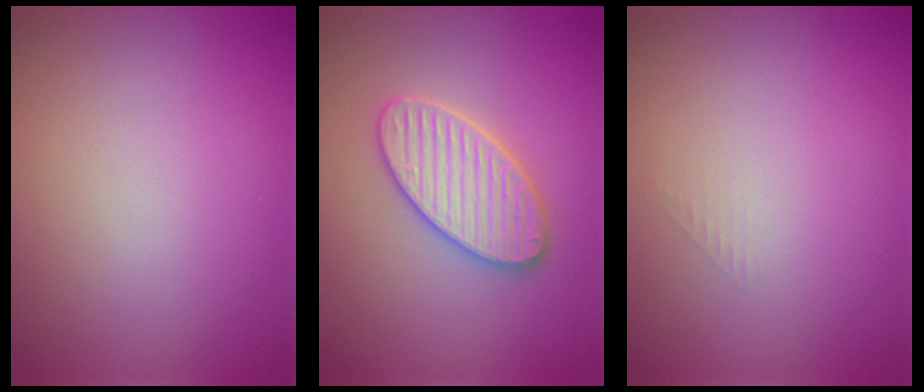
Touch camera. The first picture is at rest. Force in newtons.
{"total": 4.4, "press": 4.3, "slide": 0.5}
{"total": 0.6, "press": 0.6, "slide": 0.0}